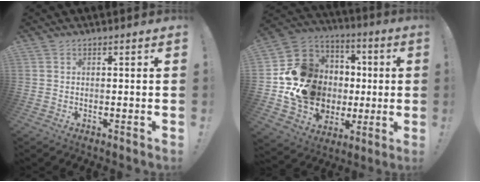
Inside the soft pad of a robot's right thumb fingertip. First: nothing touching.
{"total": 17.8, "force": [-1.1, 16.5, 6.5], "torque": [-0.078, 0.016, 0.025]}